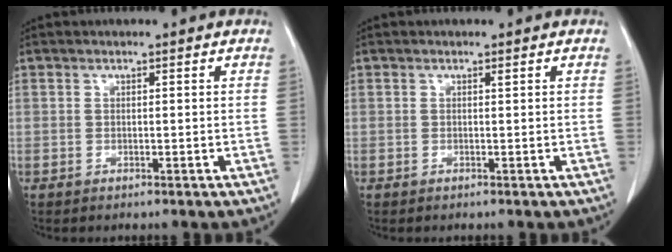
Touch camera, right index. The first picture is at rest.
{"total": 0.0}